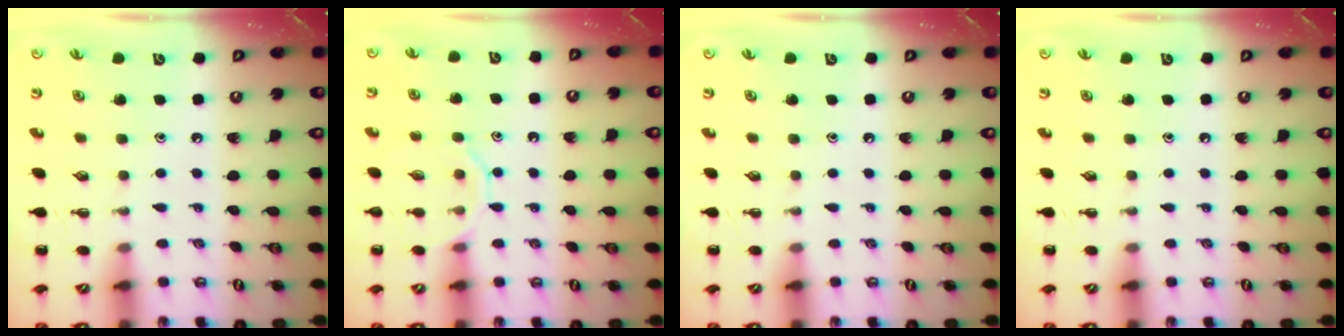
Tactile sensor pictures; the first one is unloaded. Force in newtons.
{"total": 9.3, "press": 9.2, "slide": 1.4}
{"total": 0.0}
{"total": 0.0}